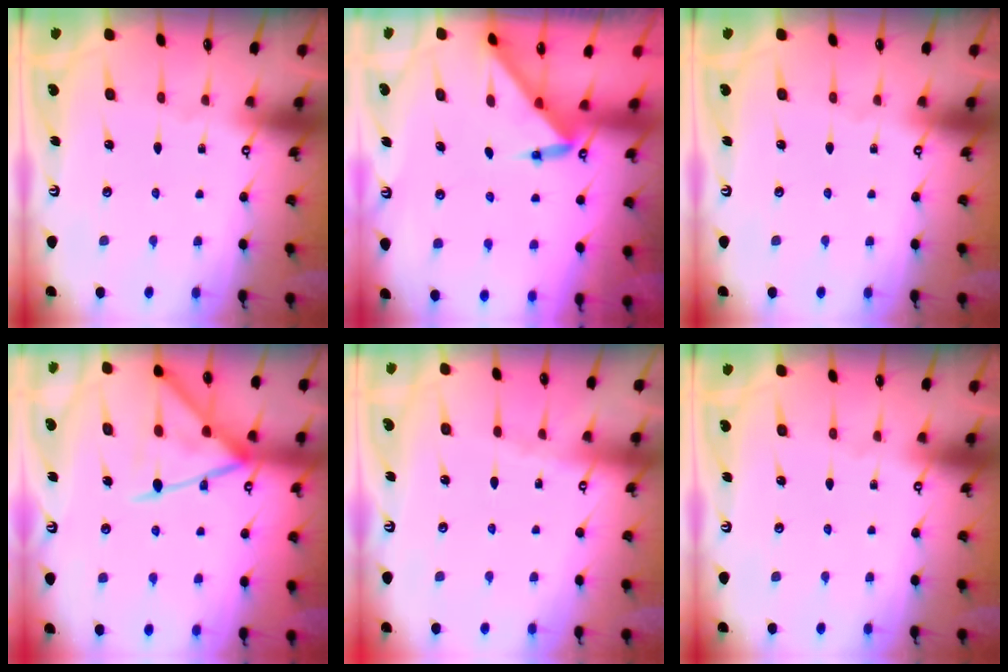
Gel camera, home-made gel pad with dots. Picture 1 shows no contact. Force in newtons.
{"total": 3.3, "press": 3.3, "slide": 0.2}
{"total": 0.0}
{"total": 16.9, "press": 16.8, "slide": 1.4}
{"total": 2.2, "press": 2.1, "slide": 0.5}
{"total": 0.0}